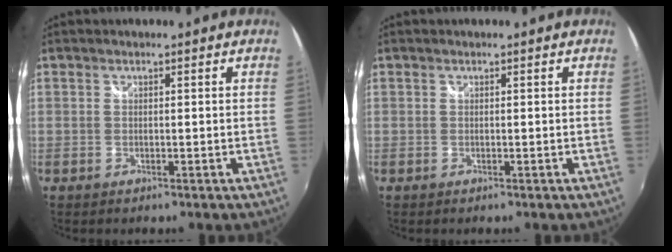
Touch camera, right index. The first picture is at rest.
{"total": 0.0}